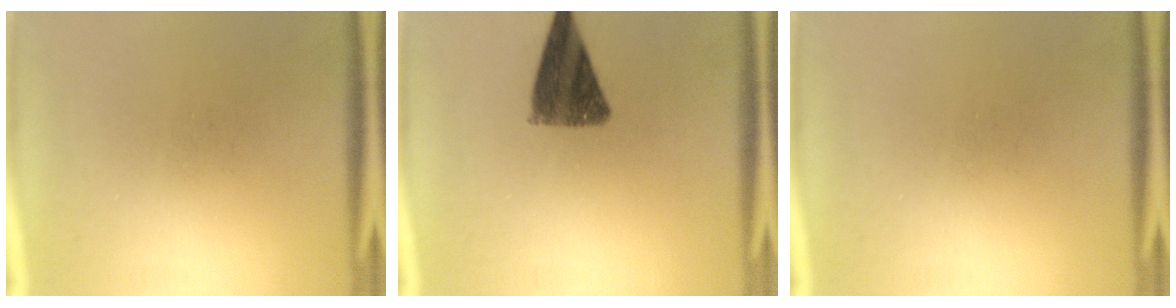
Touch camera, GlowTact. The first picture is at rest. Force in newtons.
{"total": 10.3}
{"total": 0.0}